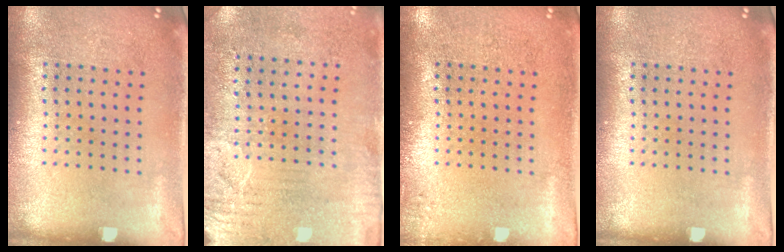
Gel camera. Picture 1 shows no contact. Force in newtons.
{"total": 3.3, "press": 2.7, "slide": 2.0}
{"total": 0.8, "press": 0.8, "slide": 0.2}
{"total": 0.0}